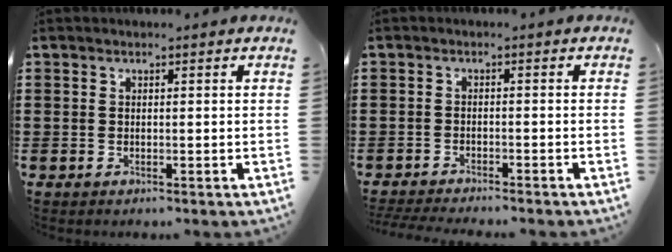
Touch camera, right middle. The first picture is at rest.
{"total": 2.3, "force": [-2.2, -0.1, 0.3], "torque": [-0.014, -0.005, -0.049]}